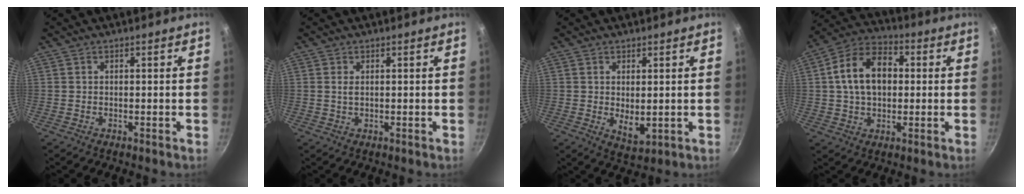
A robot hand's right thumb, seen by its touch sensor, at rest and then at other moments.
{"total": 1.3, "force": [0.3, 0.7, 1.1], "torque": [-0.021, 0.001, 0.004]}
{"total": 4.8, "force": [0.2, 2.4, 4.1], "torque": [-0.062, -0.013, 0.015]}
{"total": 13.6, "force": [1.6, 9.2, 9.9], "torque": [-0.140, 0.025, 0.013]}